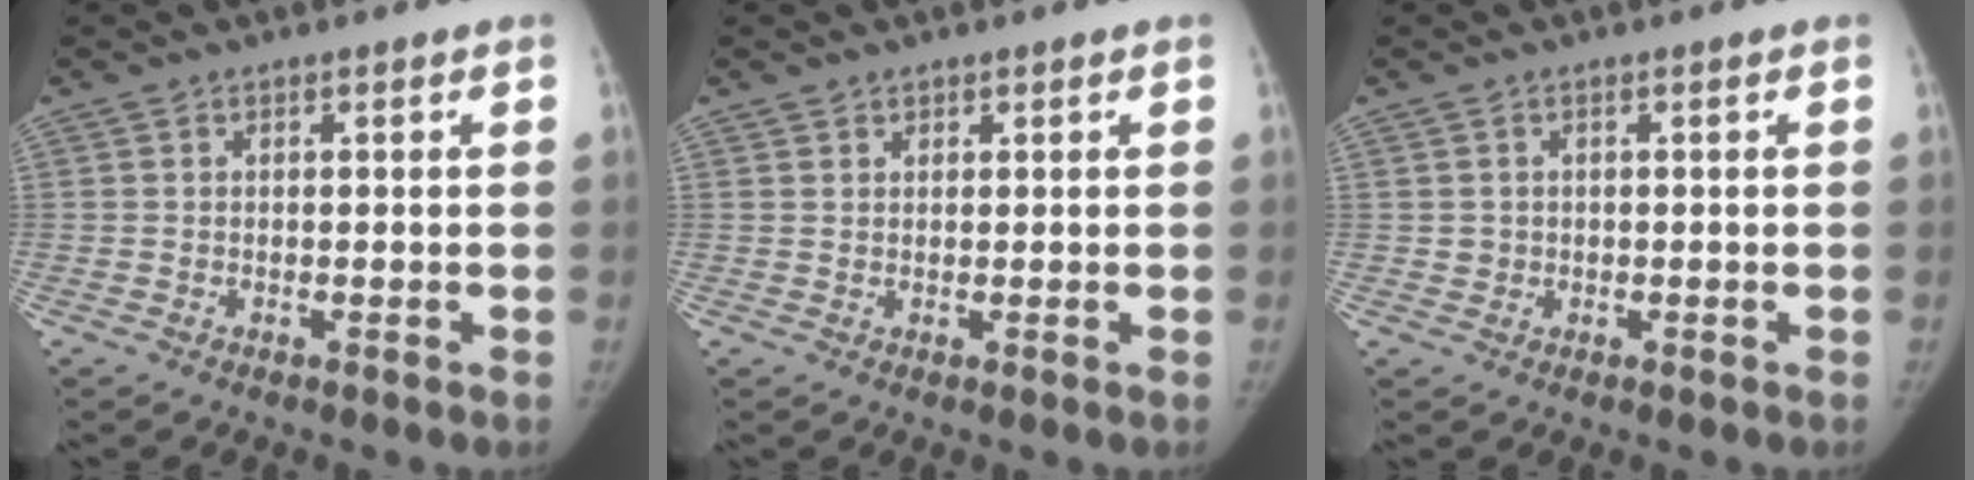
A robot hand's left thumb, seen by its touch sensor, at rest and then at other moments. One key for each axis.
{"total": 1.0, "fx": 0.7, "fy": 0.7, "fz": -0.1, "tx": 0.019, "ty": -0.003, "tz": 0.005}
{"total": 1.1, "fx": 0.0, "fy": 1.1, "fz": 0.2, "tx": 0.002, "ty": 0.002, "tz": 0.002}